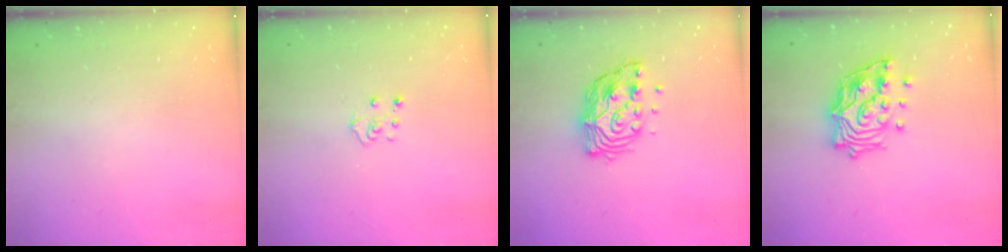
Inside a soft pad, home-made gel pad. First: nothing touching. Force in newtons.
{"total": 5.1, "press": 5.1, "slide": 0.4}
{"total": 12.1, "press": 12.0, "slide": 0.9}
{"total": 17.0, "press": 16.8, "slide": 2.2}